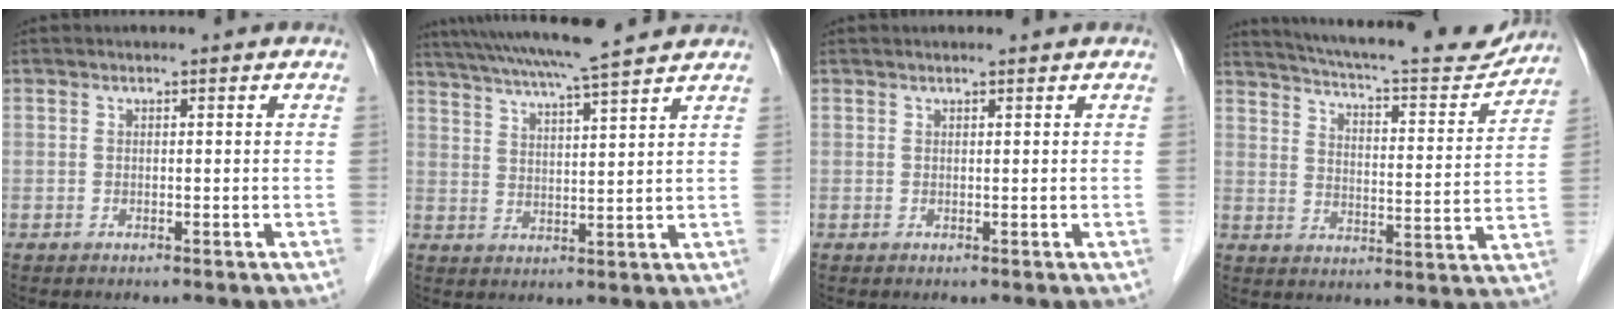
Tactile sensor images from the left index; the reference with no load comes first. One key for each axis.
{"total": 15.2, "fx": 13.1, "fy": -0.2, "fz": 7.6, "tx": -0.141, "ty": 0.030, "tz": 0.195}
{"total": 1.4, "fx": 1.3, "fy": 0.1, "fz": 0.6, "tx": -0.007, "ty": 0.014, "tz": 0.020}
{"total": 19.4, "fx": 18.1, "fy": 2.2, "fz": 6.7, "tx": -0.108, "ty": -0.028, "tz": 0.241}